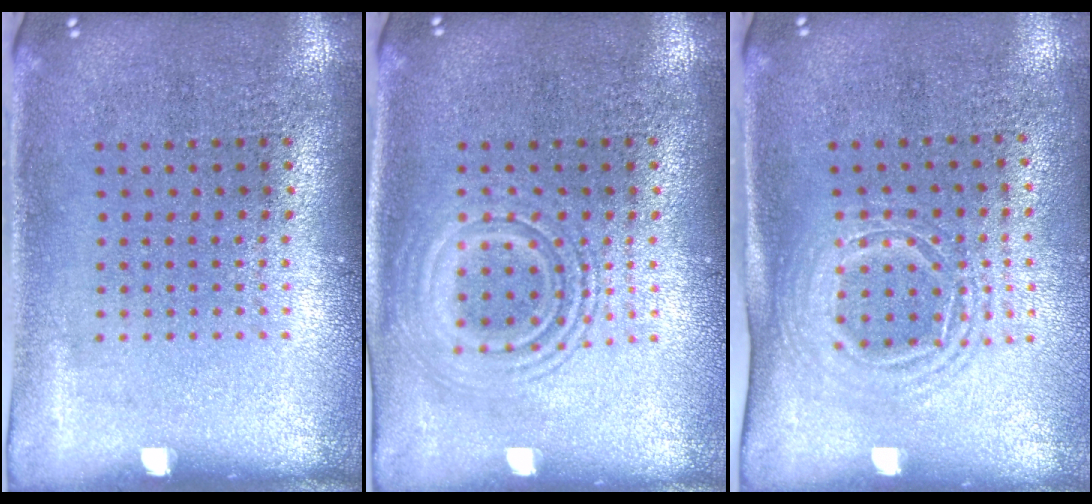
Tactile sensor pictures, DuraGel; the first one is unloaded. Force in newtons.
{"total": 2.5, "press": 2.4, "slide": 0.4}
{"total": 1.6, "press": 1.3, "slide": 1.0}